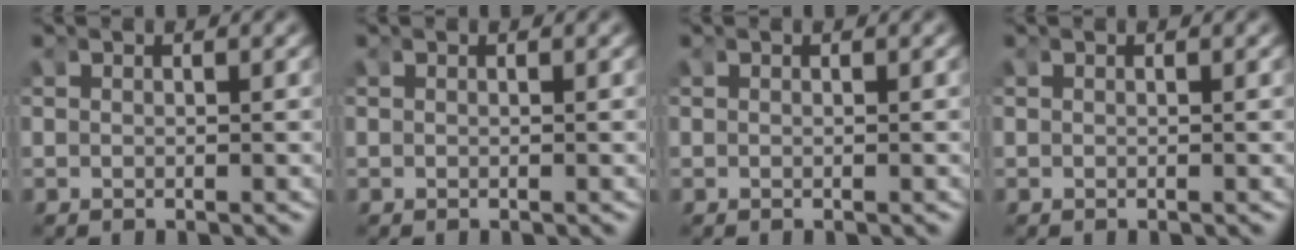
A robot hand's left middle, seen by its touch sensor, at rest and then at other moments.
{"total": 0.0}
{"total": 0.0}
{"total": 0.0}